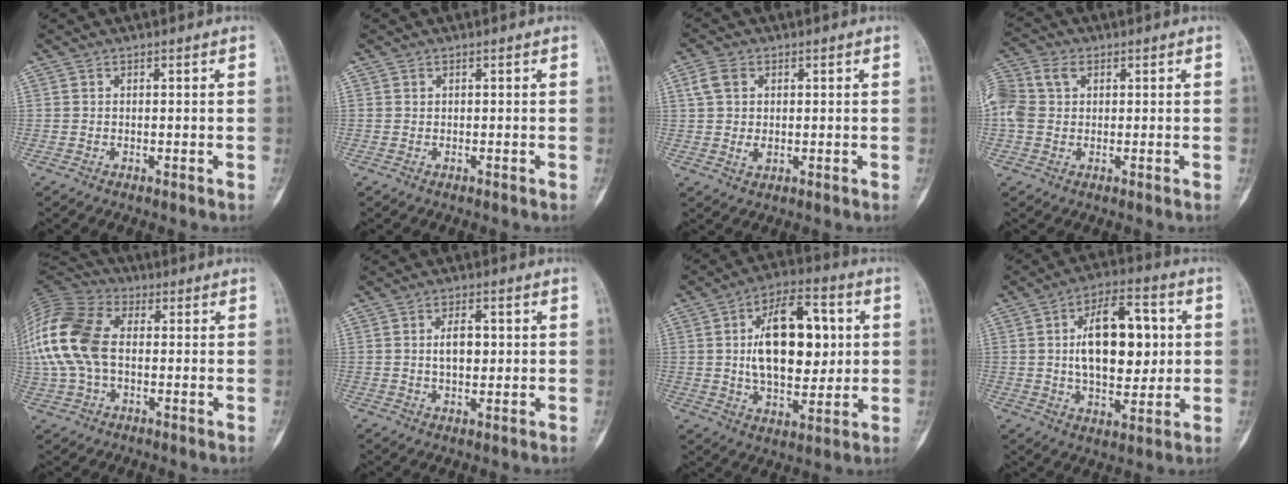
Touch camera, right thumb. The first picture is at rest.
{"total": 0.0}
{"total": 5.3, "force": [1.0, 3.8, 3.6], "torque": [-0.069, 0.001, 0.022]}
{"total": 10.1, "force": [2.4, 7.5, 6.4], "torque": [-0.161, 0.026, 0.046]}
{"total": 17.9, "force": [0.3, 11.6, 13.6], "torque": [-0.313, 0.025, 0.000]}
{"total": 5.0, "force": [0.7, 2.6, 4.2], "torque": [-0.065, 0.000, 0.013]}
{"total": 18.7, "force": [2.8, 10.1, 15.4], "torque": [-0.212, 0.002, 0.047]}
{"total": 16.9, "force": [2.3, 9.1, 14.0], "torque": [-0.188, 0.004, 0.037]}